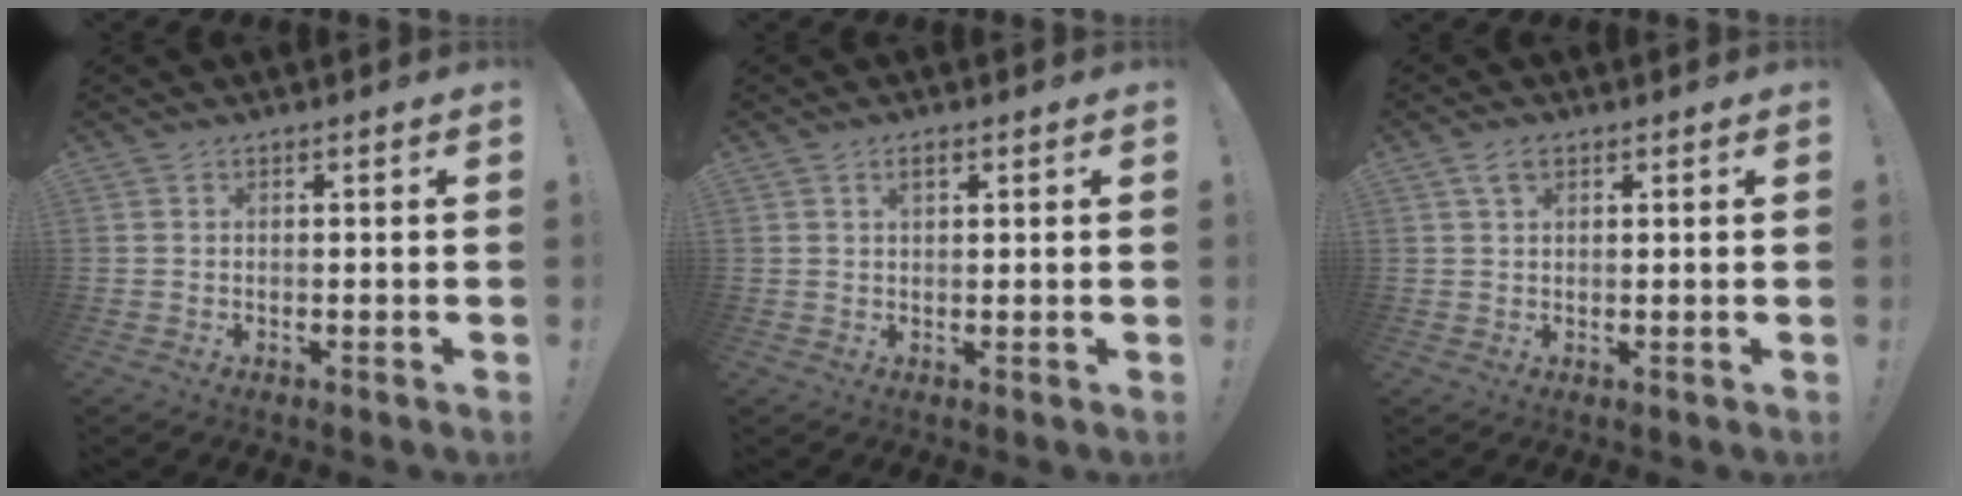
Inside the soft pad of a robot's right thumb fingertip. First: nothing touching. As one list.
[{"total": 2.0, "force": [0.9, 0.9, 1.5], "torque": [-0.022, 0.000, 0.014]}, {"total": 3.5, "force": [1.9, 2.1, 2.1], "torque": [-0.031, -0.001, 0.033]}]